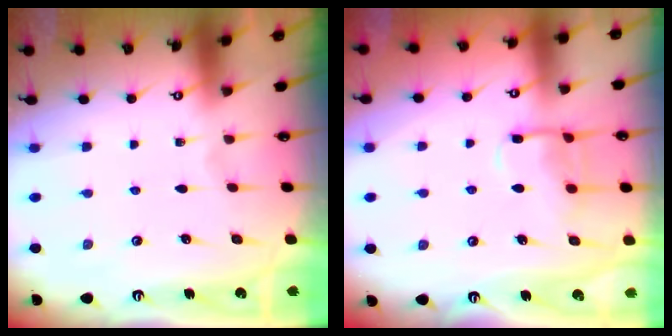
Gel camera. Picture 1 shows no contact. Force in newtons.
{"total": 10.8, "press": 10.7, "slide": 1.1}